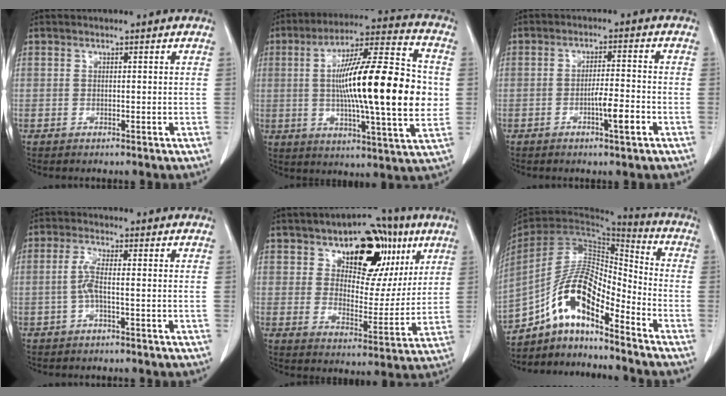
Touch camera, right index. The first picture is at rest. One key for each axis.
{"total": 22.8, "fx": 0.7, "fy": 2.6, "fz": 22.6, "tx": -0.360, "ty": 0.009, "tz": -0.001}
{"total": 4.7, "fx": -2.0, "fy": 0.3, "fz": 4.3, "tx": -0.067, "ty": -0.001, "tz": -0.033}
{"total": 3.1, "fx": -0.8, "fy": 0.1, "fz": 3.0, "tx": -0.067, "ty": 0.003, "tz": -0.018}
{"total": 15.4, "fx": 7.7, "fy": 8.5, "fz": 10.2, "tx": -0.125, "ty": 0.019, "tz": 0.118}
{"total": 14.0, "fx": -9.3, "fy": 3.3, "fz": 10.0, "tx": -0.195, "ty": 0.027, "tz": -0.167}